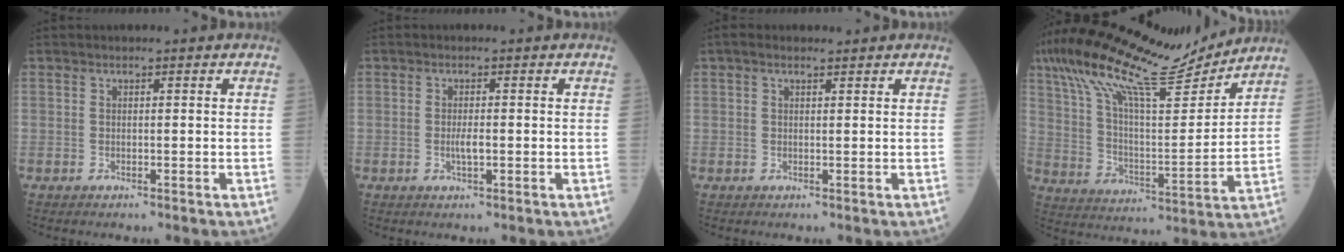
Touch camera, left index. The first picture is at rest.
{"total": 1.8, "force": [-0.9, 0.3, 1.5], "torque": [-0.032, -0.006, -0.017]}
{"total": 1.2, "force": [0.6, 0.5, 0.9], "torque": [-0.023, 0.012, 0.009]}
{"total": 20.2, "force": [17.0, 2.7, 10.6], "torque": [-0.208, 0.019, 0.284]}